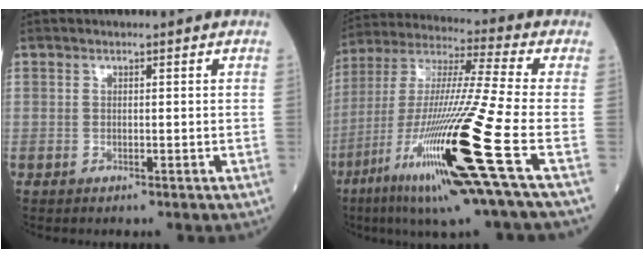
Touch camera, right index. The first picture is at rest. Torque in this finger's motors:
{"motor_torque": [2.00, -0.14, 1.05, 0.21]}